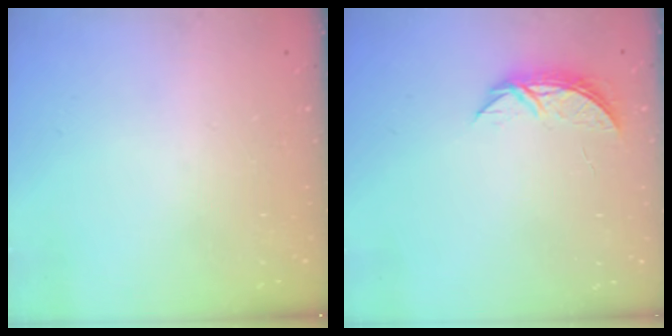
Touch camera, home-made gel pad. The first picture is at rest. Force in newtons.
{"total": 5.2, "press": 5.2, "slide": 0.6}